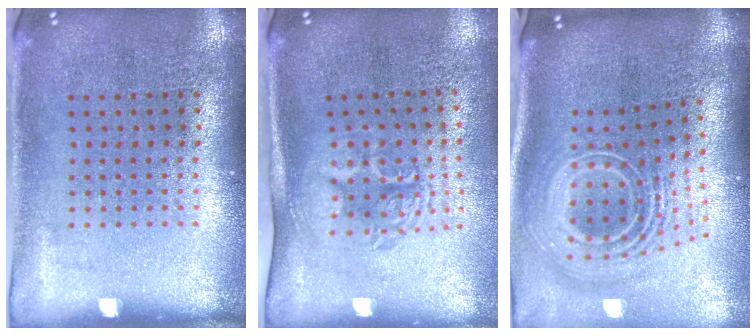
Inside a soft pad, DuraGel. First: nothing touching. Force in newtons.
{"total": 1.7, "press": 1.3, "slide": 1.1}
{"total": 2.9, "press": 1.9, "slide": 2.2}